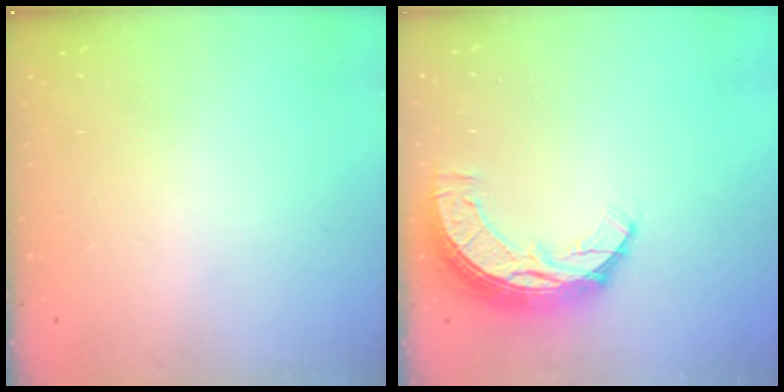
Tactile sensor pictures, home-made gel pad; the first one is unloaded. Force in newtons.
{"total": 10.4, "press": 10.3, "slide": 0.9}